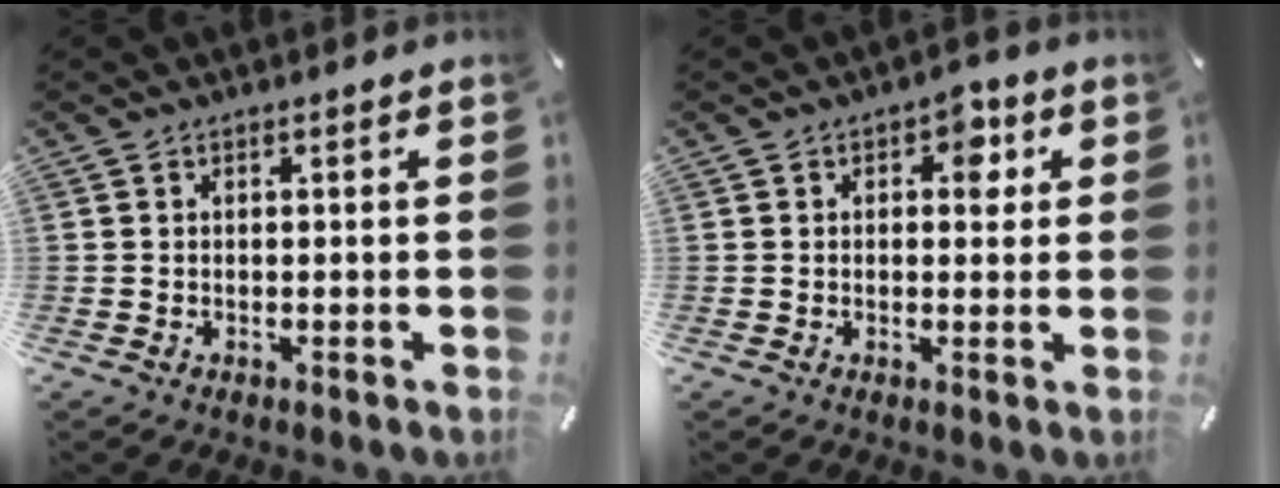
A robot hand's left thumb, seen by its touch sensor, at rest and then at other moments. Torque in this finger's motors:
{"motor_torque": [0.92, 0.93, 0.41, -0.51, 0.14]}